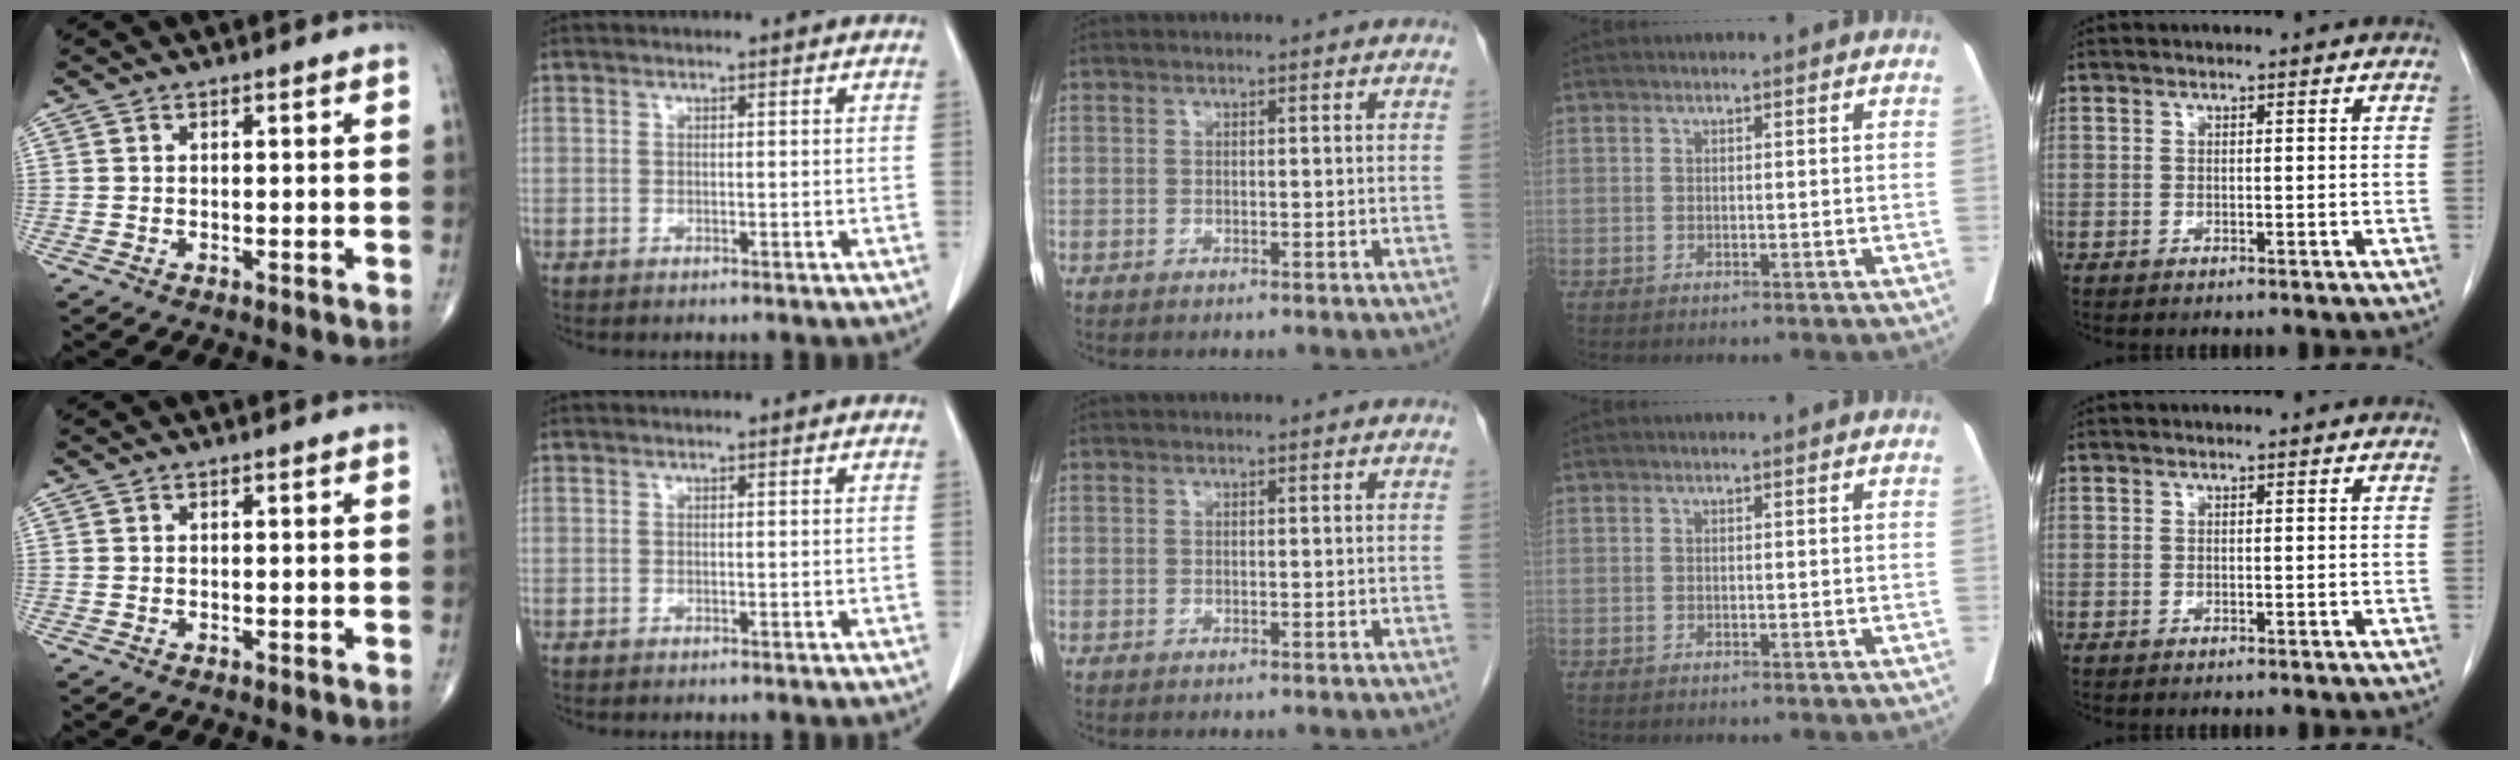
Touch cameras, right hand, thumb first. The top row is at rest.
{}